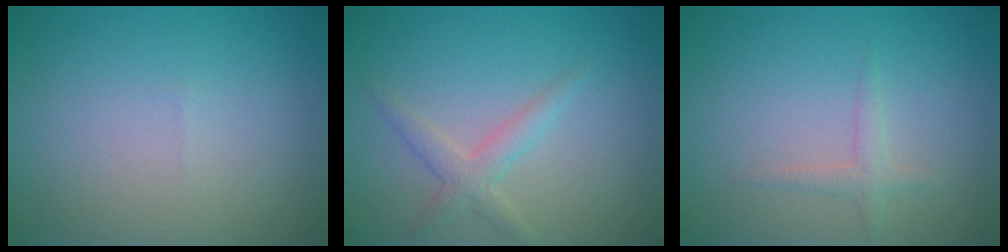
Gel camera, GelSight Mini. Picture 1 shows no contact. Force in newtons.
{"total": 2.1, "press": 2.1, "slide": 0.1}
{"total": 1.3, "press": 1.3, "slide": 0.0}